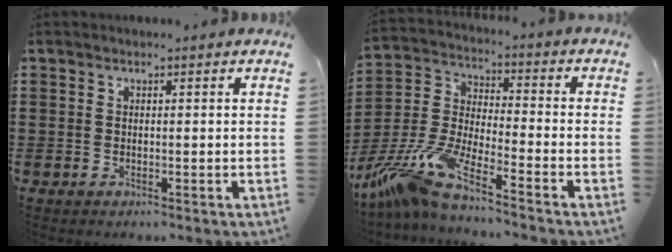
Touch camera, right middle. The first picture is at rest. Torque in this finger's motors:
{"motor_torque": [2.14, 0.00, 0.41, 0.21]}